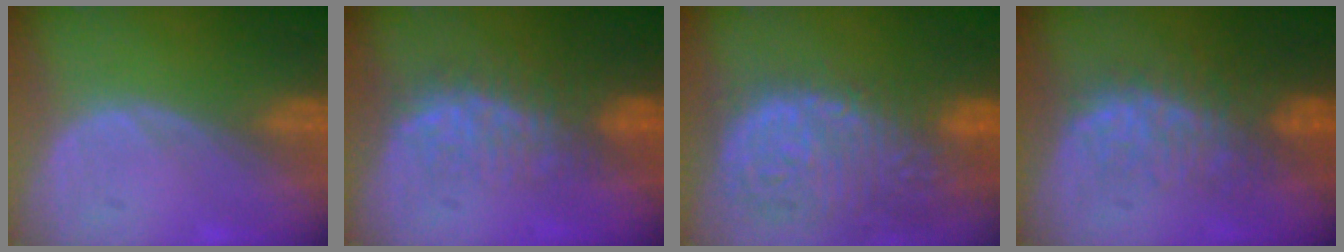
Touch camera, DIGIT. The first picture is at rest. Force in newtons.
{"total": 7.6, "press": 7.1, "slide": 2.9}
{"total": 15.3, "press": 12.7, "slide": 8.5}
{"total": 8.5, "press": 7.7, "slide": 3.6}